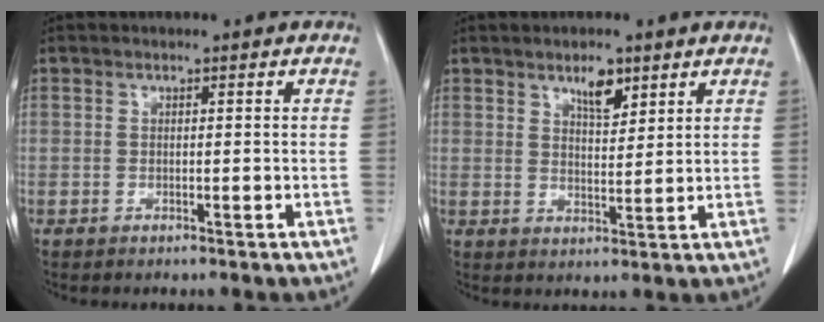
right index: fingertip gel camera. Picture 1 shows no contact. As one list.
[{"total": 4.4, "force": [2.9, 1.5, 2.9], "torque": [-0.049, -0.002, 0.050]}]